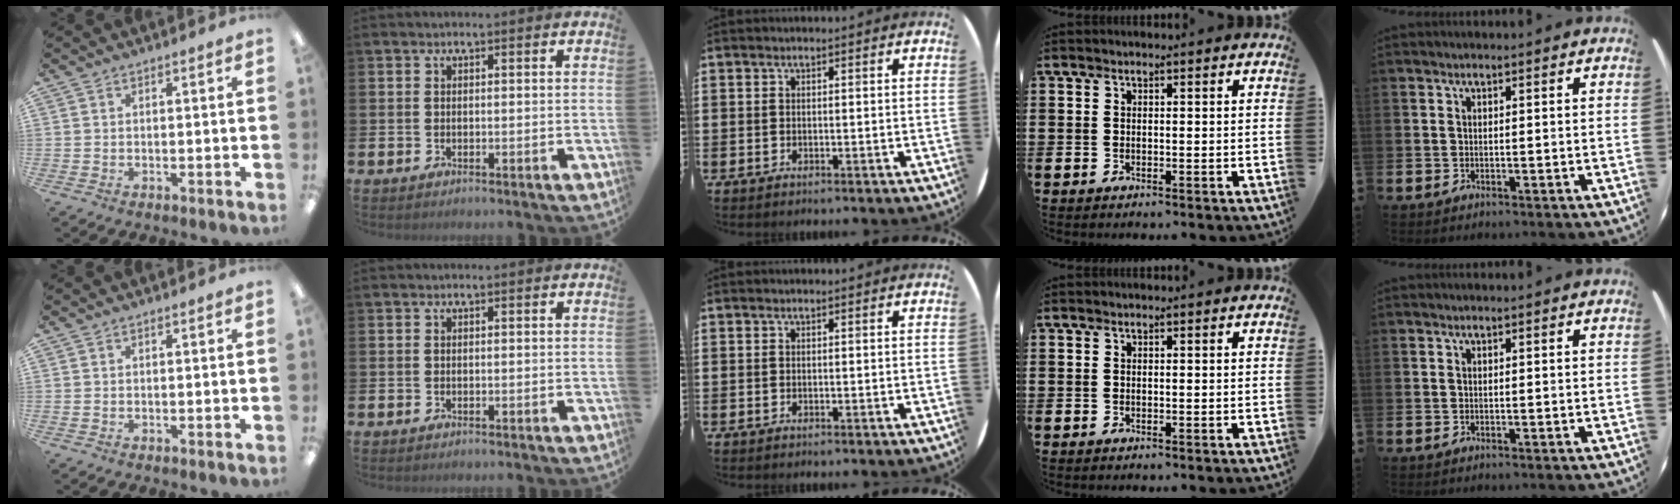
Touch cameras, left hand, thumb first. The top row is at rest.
{}